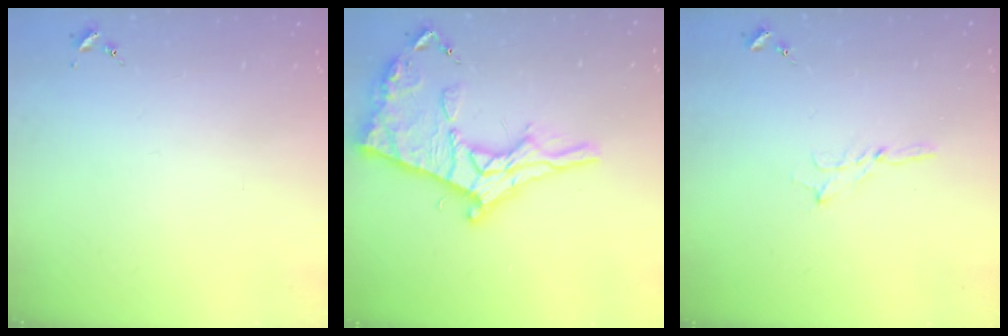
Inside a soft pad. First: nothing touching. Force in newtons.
{"total": 21.2, "press": 21.2, "slide": 1.8}
{"total": 2.5, "press": 2.5, "slide": 0.2}